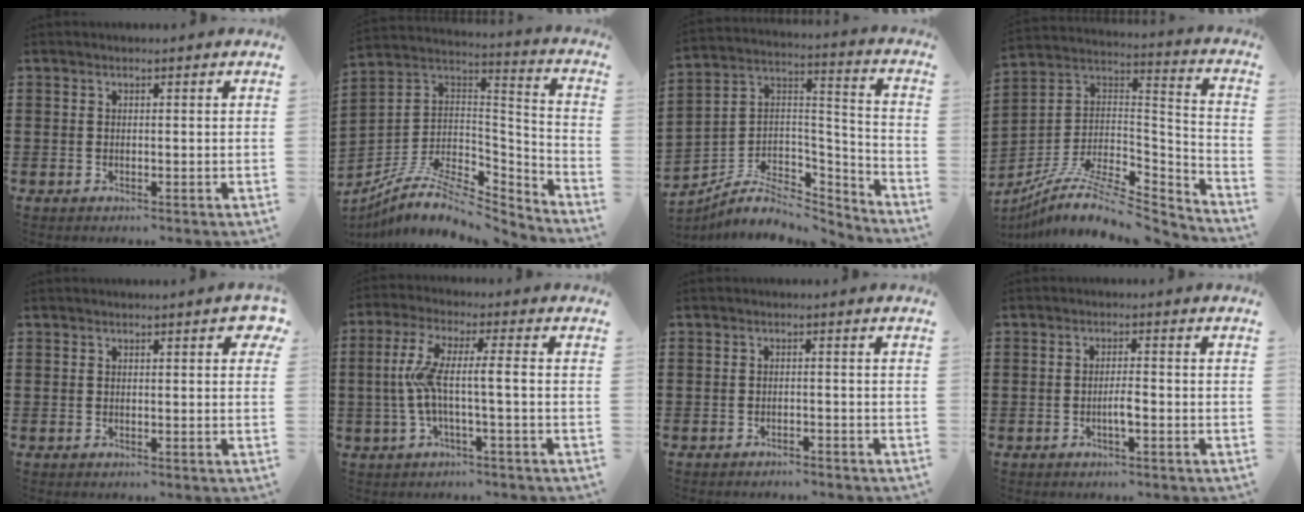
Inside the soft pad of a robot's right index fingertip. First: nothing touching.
{"total": 8.8, "force": [-6.7, 3.3, 4.7], "torque": [-0.096, 0.002, -0.130]}
{"total": 7.0, "force": [-4.9, 4.1, 2.8], "torque": [-0.068, 0.000, -0.094]}
{"total": 10.7, "force": [-8.2, 3.2, 6.1], "torque": [-0.117, 0.008, -0.160]}
{"total": 0.8, "force": [0.2, 0.4, 0.7], "torque": [0.001, -0.001, -0.001]}
{"total": 7.2, "force": [-1.1, 0.3, 7.1], "torque": [-0.156, -0.012, -0.034]}
{"total": 1.4, "force": [-1.4, 0.0, 0.2], "torque": [-0.008, -0.001, -0.029]}
{"total": 2.4, "force": [-0.9, 0.2, 2.2], "torque": [-0.041, 0.000, -0.017]}